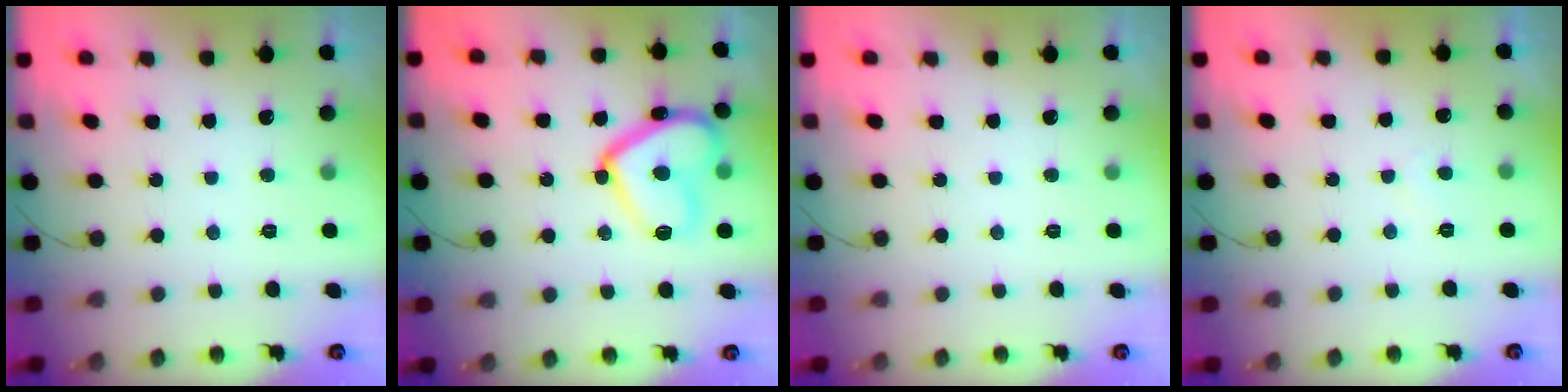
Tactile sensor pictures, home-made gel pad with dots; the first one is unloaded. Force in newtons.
{"total": 16.8, "press": 16.7, "slide": 1.4}
{"total": 0.0}
{"total": 2.5, "press": 2.4, "slide": 0.5}